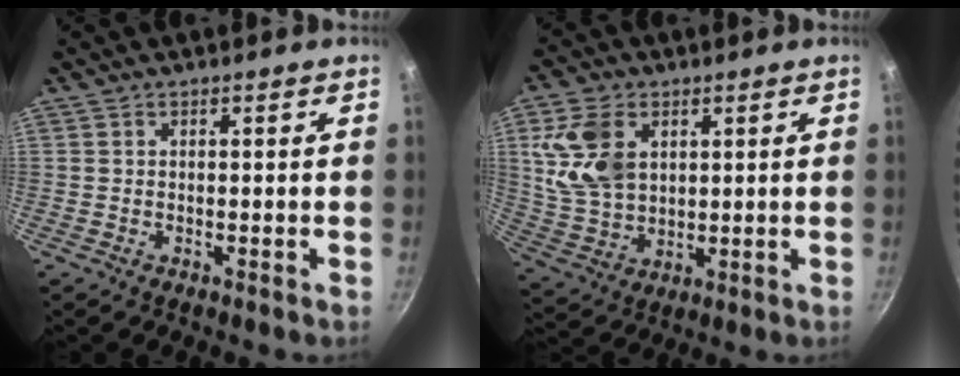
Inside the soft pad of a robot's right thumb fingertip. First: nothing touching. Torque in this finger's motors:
{"motor_torque": [0.74, 2.55, 1.44, 0.96, 0.13]}